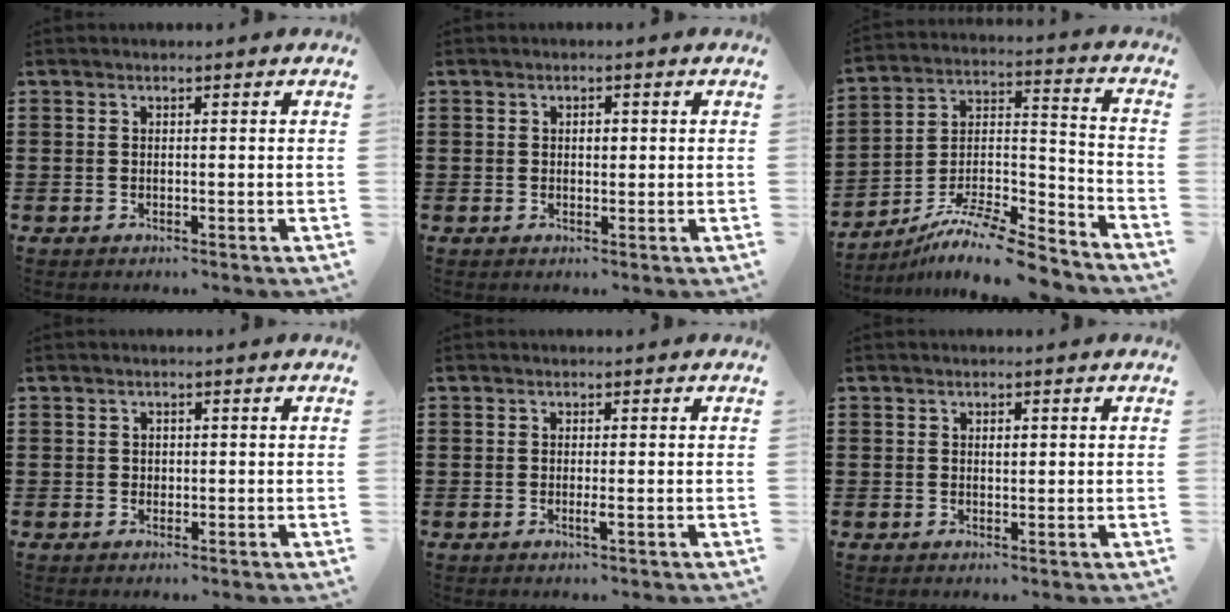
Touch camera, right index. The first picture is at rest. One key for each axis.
{"total": 1.4, "fx": 0.2, "fy": 0.7, "fz": 1.1, "tx": -0.023, "ty": 0.006, "tz": 0.002}
{"total": 10.3, "fx": -9.0, "fy": 1.9, "fz": 4.8, "tx": -0.079, "ty": 0.020, "tz": -0.175}
{"total": 0.6, "fx": 0.1, "fy": 0.6, "fz": 0.2, "tx": -0.005, "ty": 0.003, "tz": 0.002}
{"total": 1.1, "fx": -0.3, "fy": 0.0, "fz": 1.1, "tx": -0.020, "ty": -0.005, "tz": -0.005}
{"total": 0.9, "fx": 0.3, "fy": 0.4, "fz": 0.8, "tx": -0.015, "ty": 0.002, "tz": 0.004}